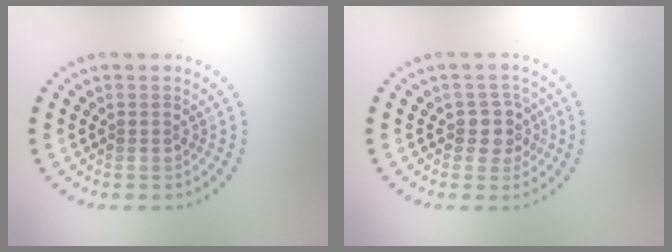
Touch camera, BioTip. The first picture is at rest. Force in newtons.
{"total": 2.4, "press": 2.0, "slide": 1.3}